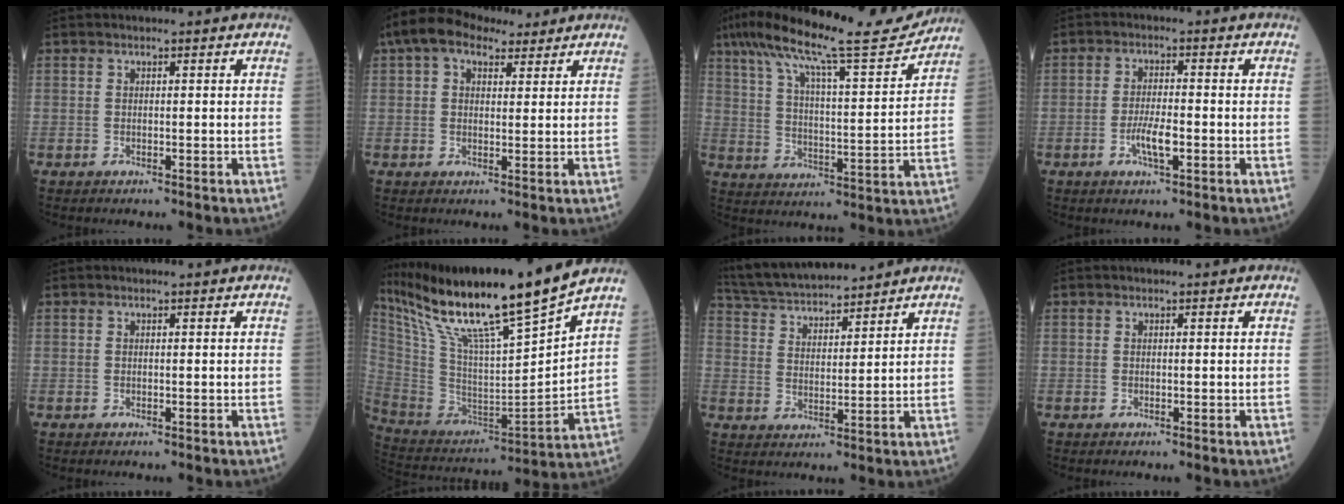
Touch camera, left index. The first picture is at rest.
{"total": 9.0, "force": [6.2, 4.5, 4.8], "torque": [-0.092, 0.044, 0.109]}
{"total": 17.5, "force": [15.3, 0.5, 8.4], "torque": [-0.154, 0.008, 0.238]}
{"total": 4.2, "force": [-1.4, 0.9, 3.8], "torque": [-0.076, 0.000, -0.026]}
{"total": 0.0}
{"total": 21.5, "force": [17.2, -0.9, 12.8], "torque": [-0.232, -0.020, 0.310]}
{"total": 13.8, "force": [12.8, 1.9, 4.7], "torque": [-0.095, 0.029, 0.229]}
{"total": 0.0}